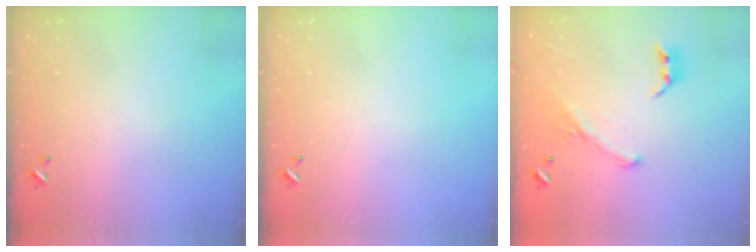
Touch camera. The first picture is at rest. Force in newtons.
{"total": 0.0}
{"total": 1.6, "press": 1.1, "slide": 1.2}